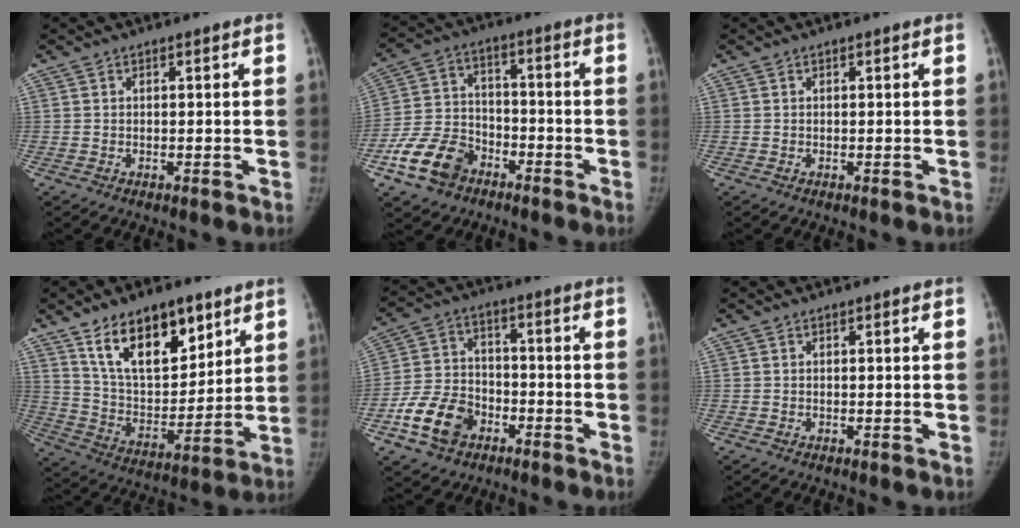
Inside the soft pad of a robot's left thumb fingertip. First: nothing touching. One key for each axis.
{"total": 11.7, "fx": -6.8, "fy": 8.0, "fz": 5.1, "tx": -0.086, "ty": 0.039, "tz": -0.127}
{"total": 0.0}
{"total": 18.5, "fx": 10.8, "fy": 9.5, "fz": 11.6, "tx": -0.137, "ty": -0.056, "tz": 0.197}
{"total": 11.1, "fx": -5.5, "fy": 8.0, "fz": 5.6, "tx": -0.090, "ty": 0.027, "tz": -0.100}
{"total": 0.0}